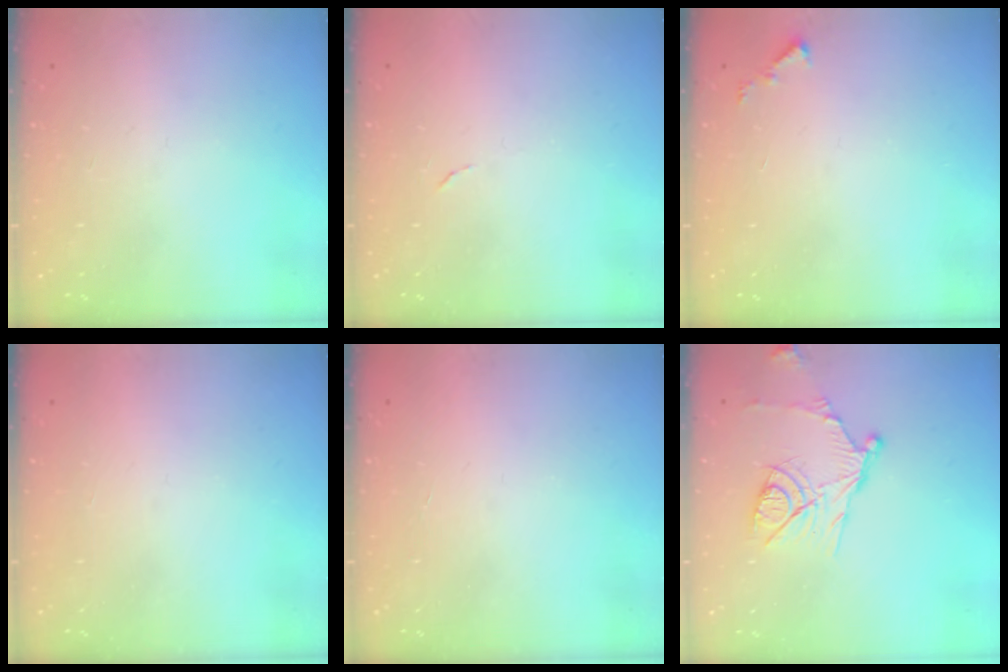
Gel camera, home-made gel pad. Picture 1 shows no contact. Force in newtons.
{"total": 3.8, "press": 3.8, "slide": 0.2}
{"total": 3.3, "press": 3.3, "slide": 0.3}
{"total": 1.5, "press": 1.5, "slide": 0.1}
{"total": 1.6, "press": 1.5, "slide": 0.1}
{"total": 12.8, "press": 12.8, "slide": 0.8}